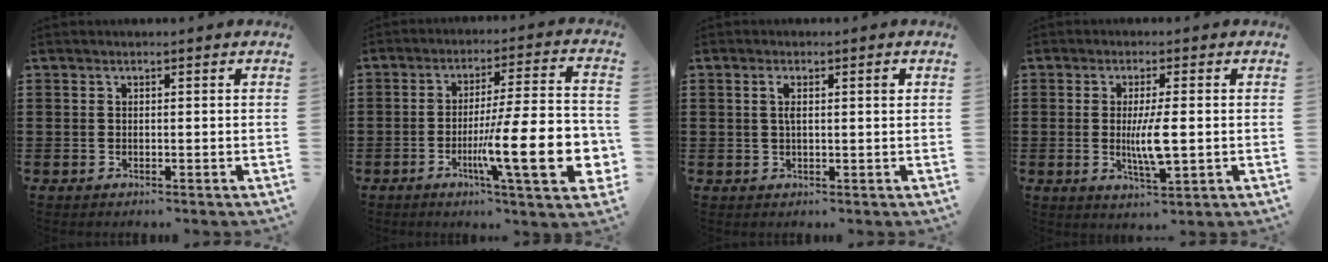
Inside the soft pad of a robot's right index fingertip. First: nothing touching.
{"total": 17.9, "force": [-4.9, 3.4, 16.8], "torque": [-0.272, -0.009, -0.073]}
{"total": 2.2, "force": [0.6, 0.4, 2.1], "torque": [-0.042, 0.002, 0.007]}
{"total": 5.8, "force": [-0.3, 1.2, 5.7], "torque": [-0.122, -0.010, -0.013]}